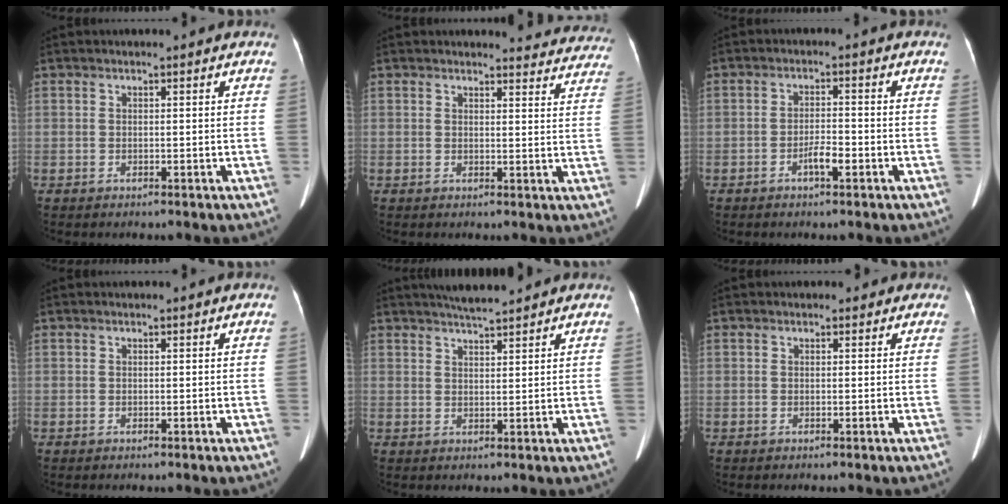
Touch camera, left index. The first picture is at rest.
{"total": 10.5, "force": [10.3, 1.8, 0.7], "torque": [0.026, -0.046, 0.080]}
{"total": 2.9, "force": [-1.6, 0.6, 2.4], "torque": [-0.042, 0.002, -0.027]}
{"total": 0.0}
{"total": 4.7, "force": [4.3, 0.0, 1.9], "torque": [-0.033, 0.014, 0.074]}
{"total": 0.9, "force": [0.5, 0.7, 0.1], "torque": [0.002, 0.004, 0.000]}